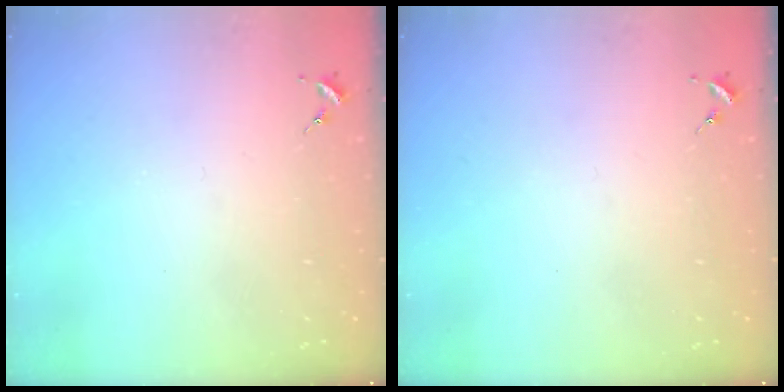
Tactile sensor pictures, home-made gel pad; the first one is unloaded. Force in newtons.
{"total": 0.0}